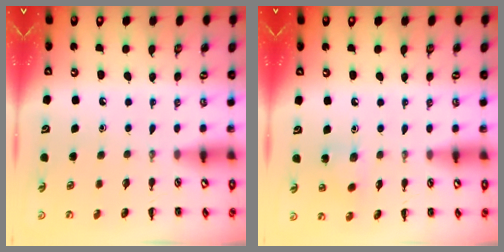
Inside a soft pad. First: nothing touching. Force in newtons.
{"total": 6.2, "press": 6.0, "slide": 1.7}